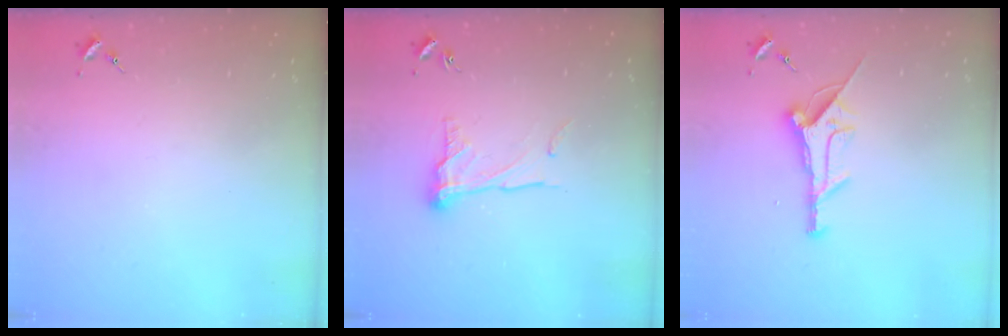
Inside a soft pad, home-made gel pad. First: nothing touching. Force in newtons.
{"total": 11.5, "press": 11.4, "slide": 1.1}
{"total": 11.7, "press": 11.7, "slide": 0.3}